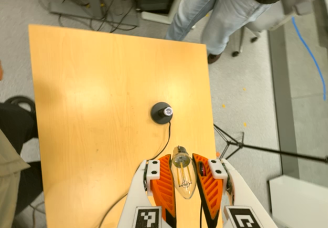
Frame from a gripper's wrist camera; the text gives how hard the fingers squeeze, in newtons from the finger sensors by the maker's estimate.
{"total": 21.7, "left": 23.5, "right": 19.8}